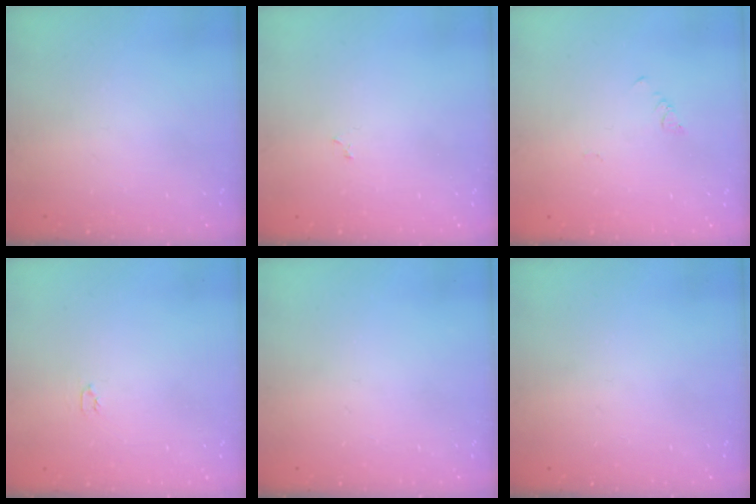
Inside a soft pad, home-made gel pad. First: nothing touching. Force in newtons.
{"total": 2.2, "press": 2.1, "slide": 0.3}
{"total": 1.9, "press": 1.9, "slide": 0.4}
{"total": 2.0, "press": 2.0, "slide": 0.3}
{"total": 0.0}
{"total": 0.0}